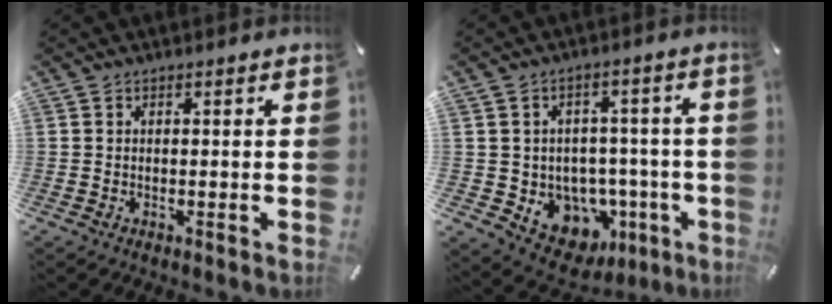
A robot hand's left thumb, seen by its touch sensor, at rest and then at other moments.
{"total": 8.8, "force": [-2.4, 8.1, 2.5], "torque": [-0.032, 0.007, -0.025]}